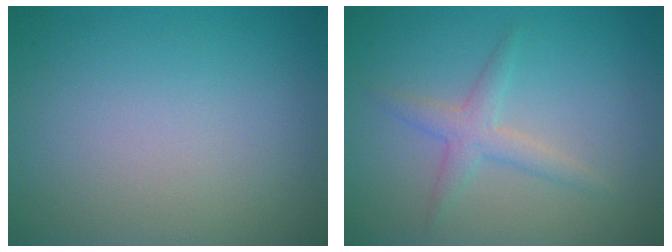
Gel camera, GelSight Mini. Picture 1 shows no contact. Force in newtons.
{"total": 2.2, "press": 2.2, "slide": 0.1}